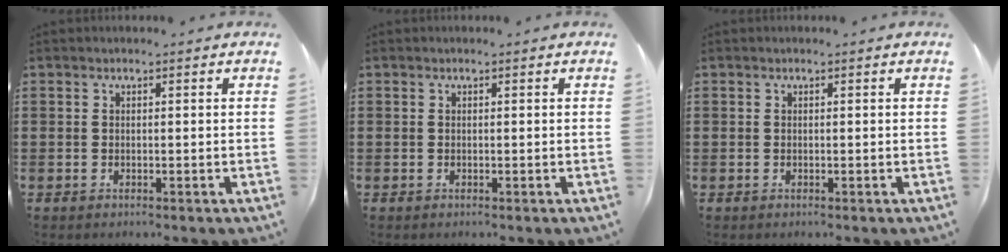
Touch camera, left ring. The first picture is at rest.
{"total": 0.0}
{"total": 0.0}